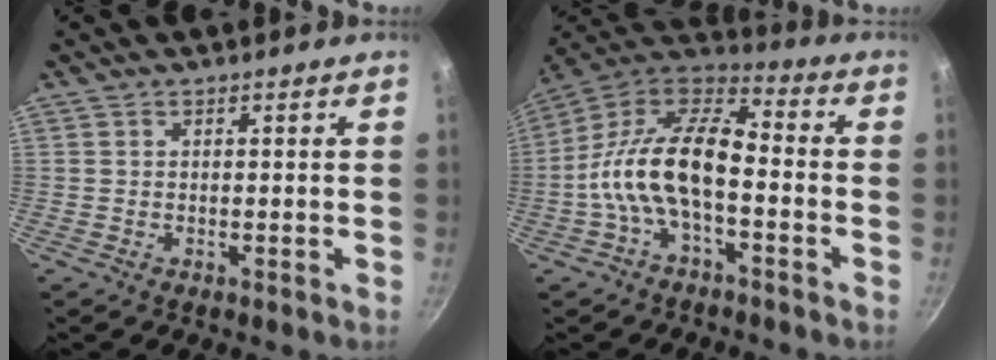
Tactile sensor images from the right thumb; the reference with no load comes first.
{"total": 16.0, "force": [-3.6, 7.7, 13.5], "torque": [-0.245, 0.051, -0.086]}